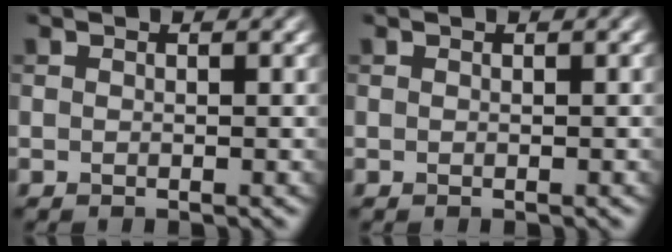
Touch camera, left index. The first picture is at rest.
{"total": 0.0}